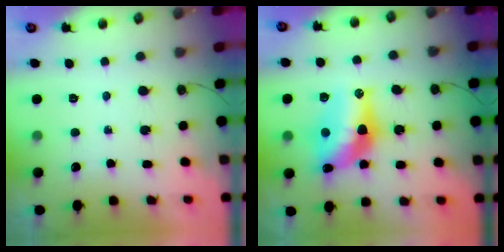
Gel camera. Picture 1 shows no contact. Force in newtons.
{"total": 14.4, "press": 14.2, "slide": 1.8}